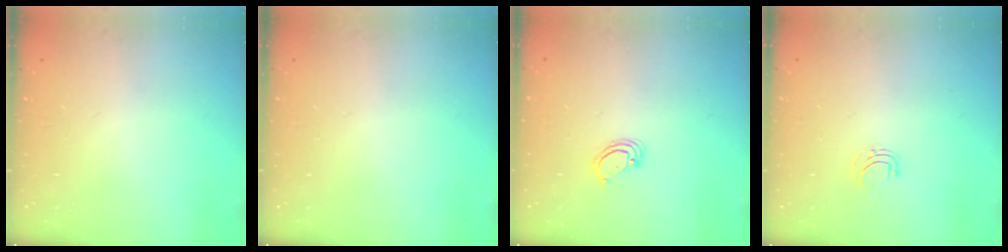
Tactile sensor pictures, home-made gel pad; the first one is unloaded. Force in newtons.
{"total": 0.0}
{"total": 3.6, "press": 3.6, "slide": 0.3}
{"total": 3.8, "press": 3.8, "slide": 0.2}